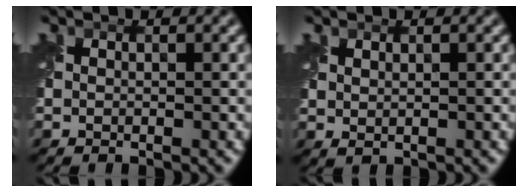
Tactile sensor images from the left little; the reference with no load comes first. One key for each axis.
{"total": 0.8, "fx": 0.6, "fy": 0.3, "fz": 0.4, "tx": -0.013, "ty": -0.003, "tz": 0.018}